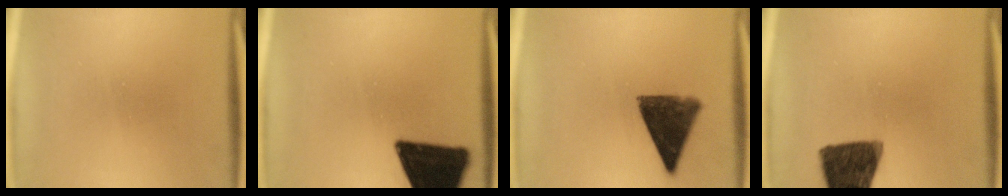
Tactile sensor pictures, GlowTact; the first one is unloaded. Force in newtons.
{"total": 18.5}
{"total": 9.2}
{"total": 13.0}